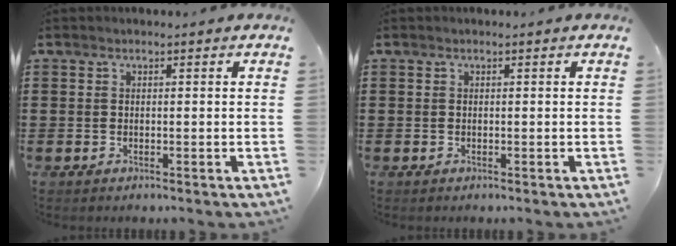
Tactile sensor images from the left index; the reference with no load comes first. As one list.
[{"total": 0.0}]